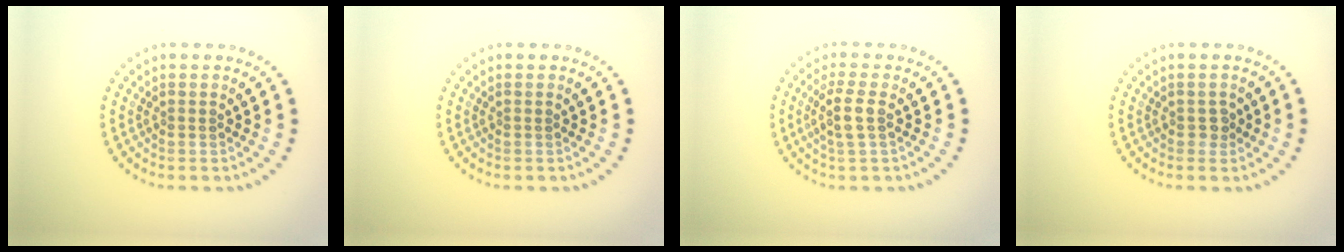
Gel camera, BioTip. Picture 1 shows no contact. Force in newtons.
{"total": 0.0}
{"total": 2.4, "press": 2.0, "slide": 1.3}
{"total": 1.0, "press": 0.9, "slide": 0.3}